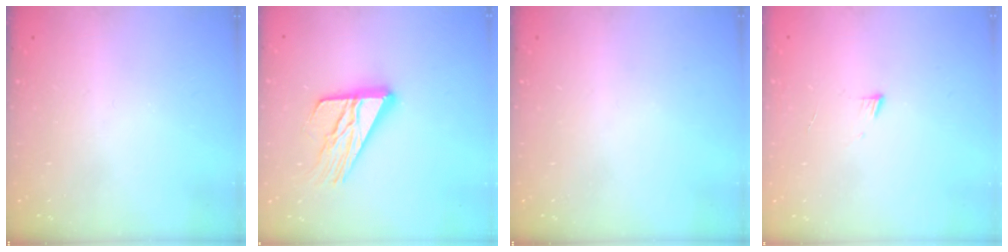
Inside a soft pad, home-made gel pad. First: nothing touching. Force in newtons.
{"total": 16.5, "press": 16.5, "slide": 1.6}
{"total": 0.0}
{"total": 3.5, "press": 3.4, "slide": 0.4}